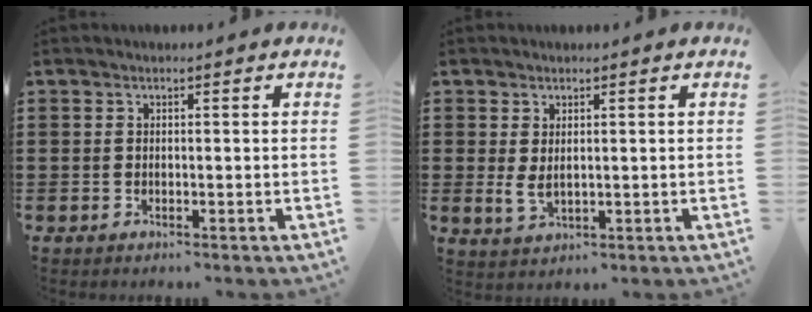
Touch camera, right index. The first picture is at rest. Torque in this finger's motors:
{"motor_torque": [1.06, 1.08, 0.07, 0.04]}